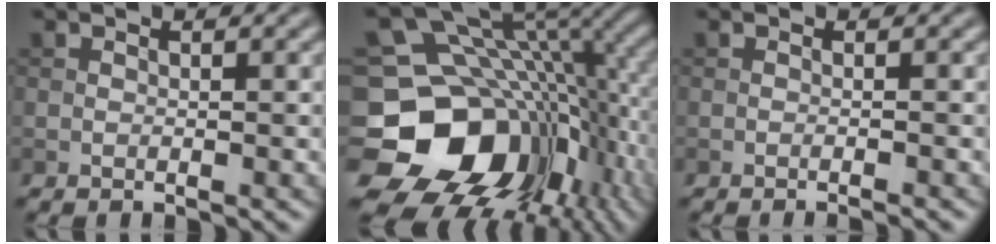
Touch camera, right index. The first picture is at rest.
{"total": 17.3, "force": [-3.8, 13.7, 10.0], "torque": [-0.194, -0.023, -0.058]}
{"total": 1.3, "force": [-0.6, 0.4, 1.1], "torque": [-0.006, -0.004, -0.017]}